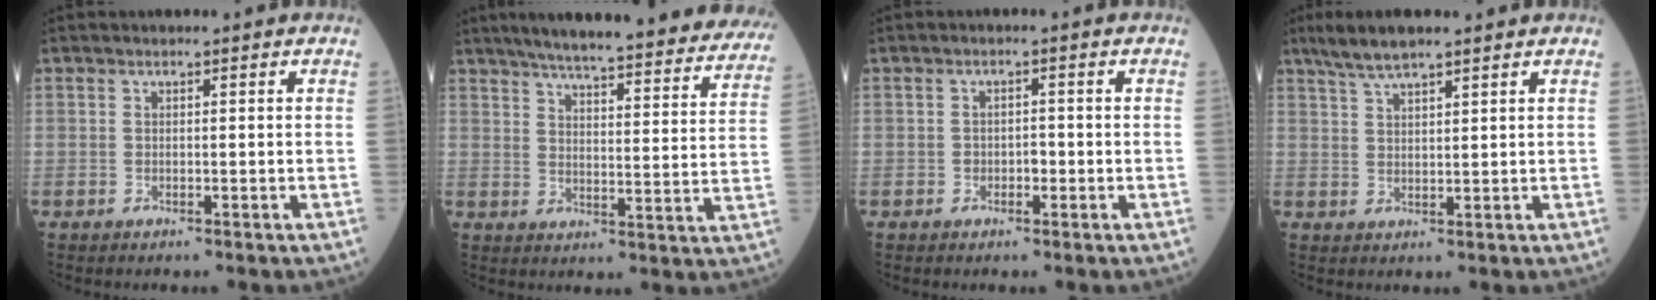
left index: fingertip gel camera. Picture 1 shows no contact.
{"total": 30.7, "force": [27.3, 4.3, 13.4], "torque": [-0.194, -0.052, 0.328]}
{"total": 1.5, "force": [-0.6, 1.0, 1.1], "torque": [-0.013, 0.004, -0.010]}
{"total": 5.3, "force": [4.2, 0.5, 3.2], "torque": [-0.070, 0.017, 0.082]}